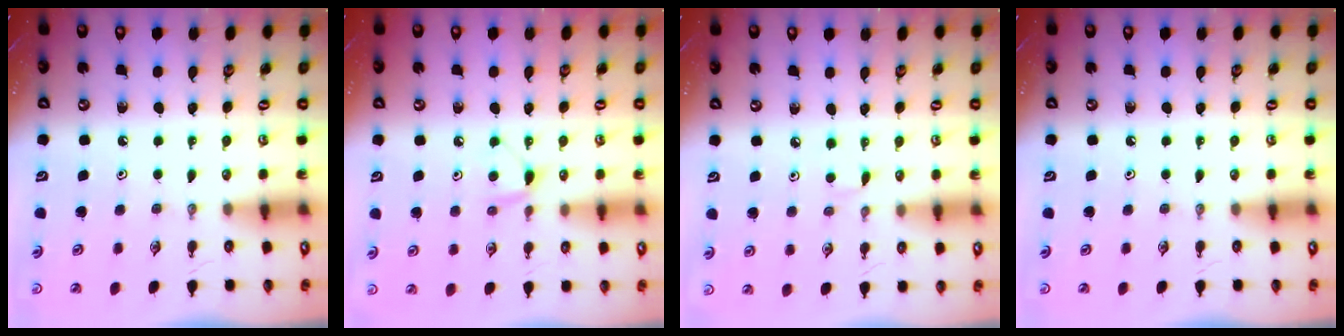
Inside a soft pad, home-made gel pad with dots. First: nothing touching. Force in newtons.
{"total": 6.1, "press": 6.1, "slide": 0.9}
{"total": 3.3, "press": 3.2, "slide": 0.4}
{"total": 0.0}